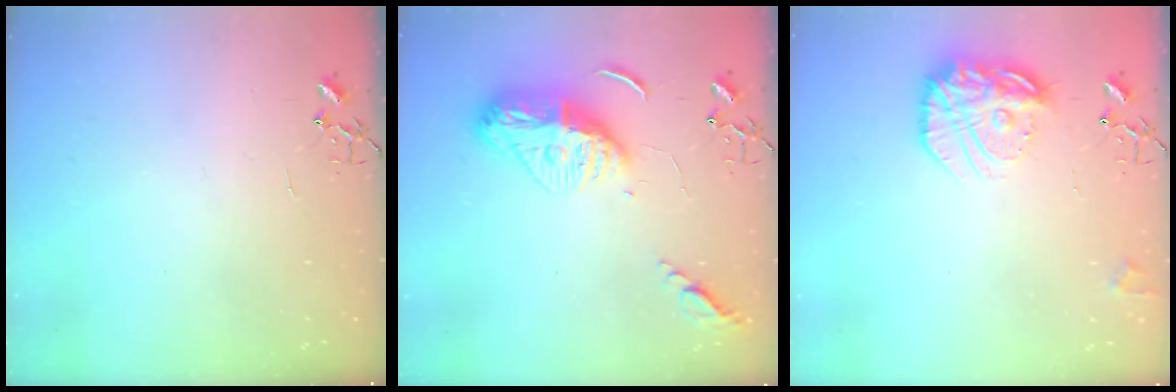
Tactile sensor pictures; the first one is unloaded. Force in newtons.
{"total": 13.7, "press": 13.7, "slide": 1.4}
{"total": 17.4, "press": 17.3, "slide": 1.2}